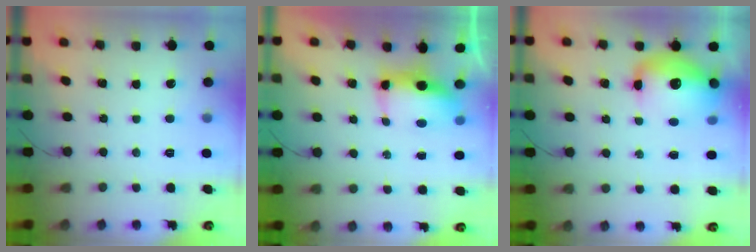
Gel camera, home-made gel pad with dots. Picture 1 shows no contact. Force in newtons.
{"total": 7.2, "press": 7.2, "slide": 0.5}
{"total": 13.4, "press": 13.1, "slide": 2.9}